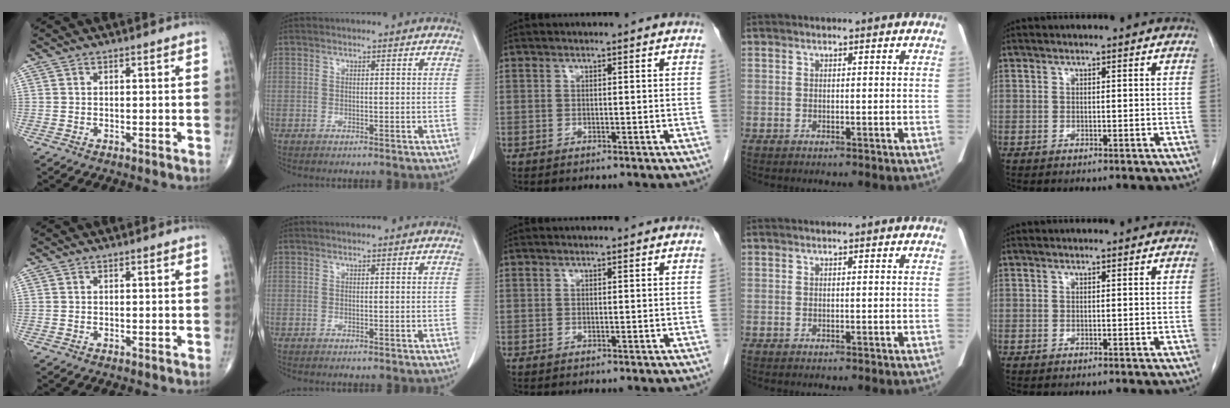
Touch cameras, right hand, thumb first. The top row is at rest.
{}